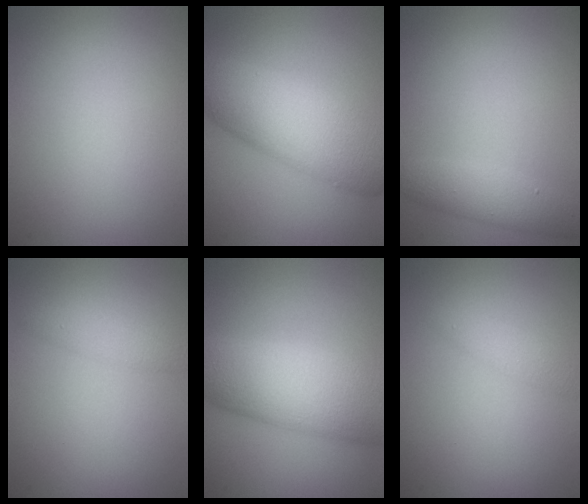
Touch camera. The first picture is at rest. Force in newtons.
{"total": 8.8, "press": 8.8, "slide": 0.1}
{"total": 2.7, "press": 2.7, "slide": 0.1}
{"total": 1.7, "press": 1.7, "slide": 0.1}
{"total": 9.0, "press": 9.0, "slide": 0.1}
{"total": 1.4, "press": 1.4, "slide": 0.1}